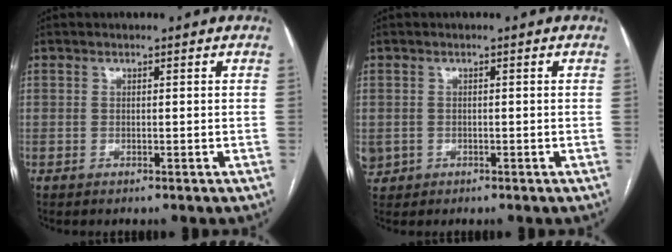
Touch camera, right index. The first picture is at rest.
{"total": 2.6, "force": [-0.6, 2.5, 0.6], "torque": [-0.010, 0.004, -0.001]}